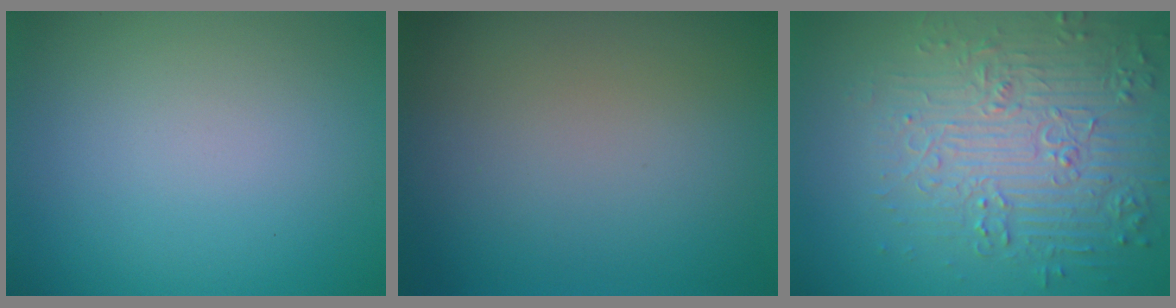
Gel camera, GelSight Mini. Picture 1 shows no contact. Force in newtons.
{"total": 0.0}
{"total": 6.2, "press": 5.5, "slide": 2.8}